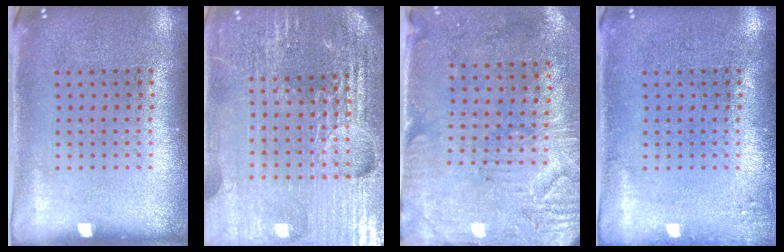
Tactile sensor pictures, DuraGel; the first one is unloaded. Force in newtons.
{"total": 5.9, "press": 5.3, "slide": 2.6}
{"total": 3.1, "press": 2.5, "slide": 1.7}
{"total": 1.0, "press": 1.0, "slide": 0.2}